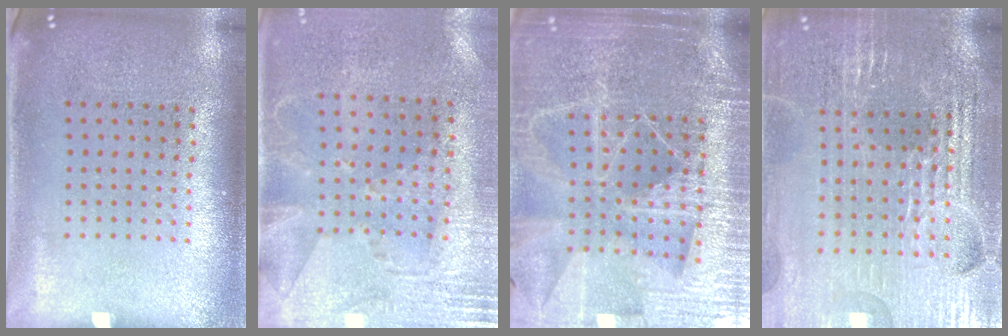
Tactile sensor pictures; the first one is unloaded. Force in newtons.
{"total": 2.8, "press": 2.3, "slide": 1.5}
{"total": 5.6, "press": 5.0, "slide": 2.6}
{"total": 4.2, "press": 4.0, "slide": 1.1}